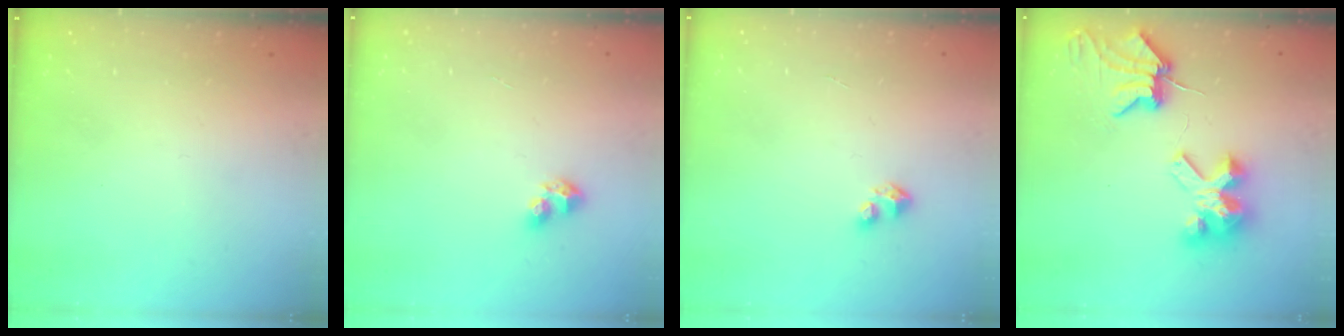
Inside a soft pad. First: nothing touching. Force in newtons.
{"total": 4.7, "press": 4.6, "slide": 0.9}
{"total": 3.0, "press": 2.9, "slide": 0.2}
{"total": 8.8, "press": 8.8, "slide": 1.1}